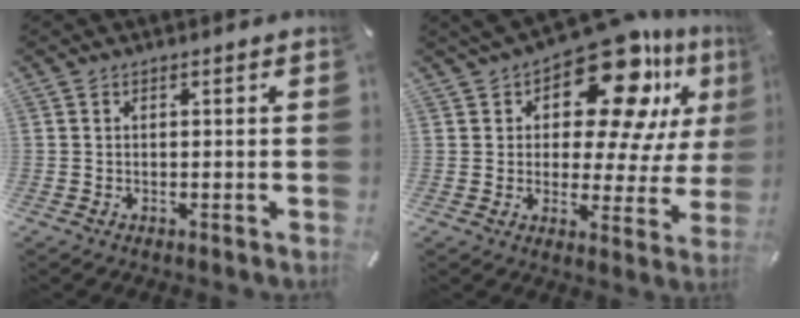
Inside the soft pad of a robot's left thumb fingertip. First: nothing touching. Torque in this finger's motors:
{"motor_torque": [1.72, 2.40, 1.91, -0.86, 0.13]}